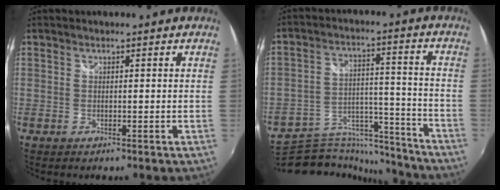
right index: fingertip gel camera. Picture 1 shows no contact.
{"total": 17.9, "force": [-16.2, 6.0, 4.5], "torque": [-0.084, 0.041, -0.242]}